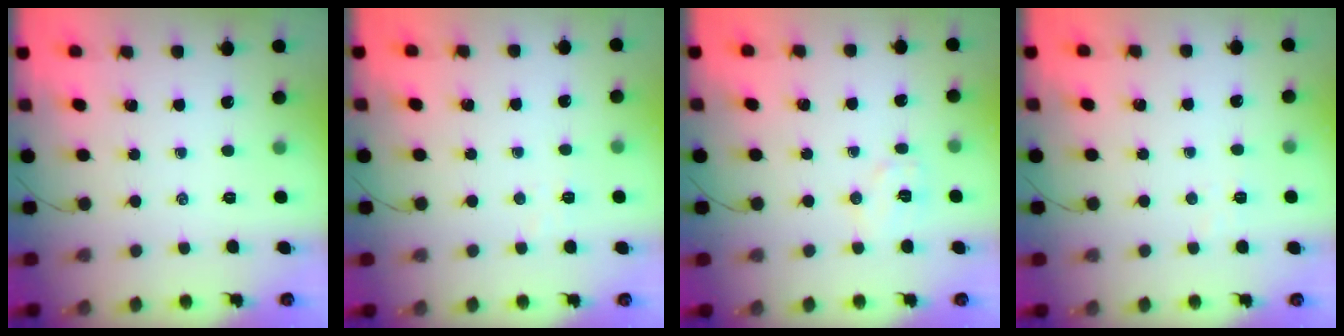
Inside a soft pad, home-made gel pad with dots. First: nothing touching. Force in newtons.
{"total": 2.4, "press": 2.3, "slide": 0.6}
{"total": 5.7, "press": 5.6, "slide": 1.2}
{"total": 2.4, "press": 2.3, "slide": 0.6}